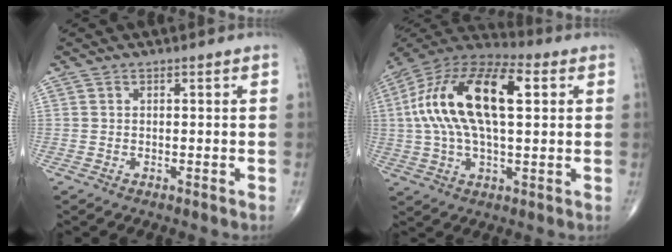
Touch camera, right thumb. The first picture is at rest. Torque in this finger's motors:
{"motor_torque": [0.43, 1.03, 2.13, 0.52, 0.65]}